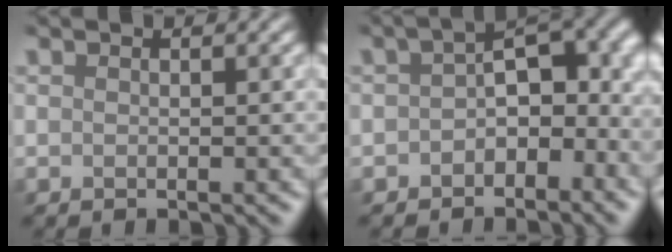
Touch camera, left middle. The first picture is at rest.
{"total": 7.3, "force": [-1.6, 4.4, 5.7], "torque": [-0.067, 0.011, -0.034]}